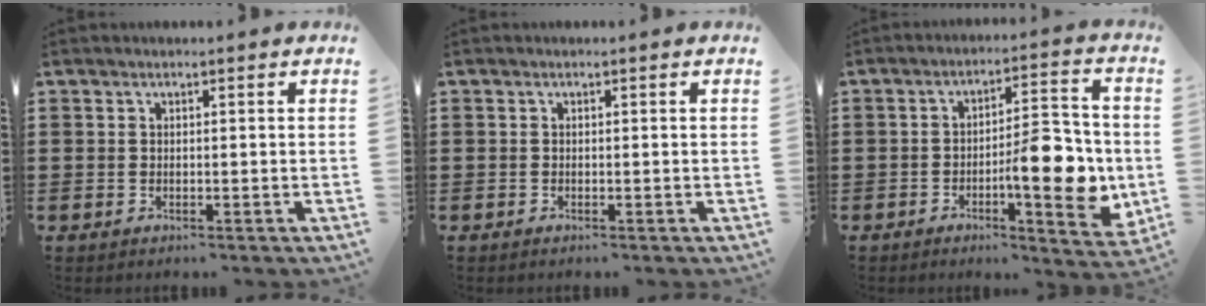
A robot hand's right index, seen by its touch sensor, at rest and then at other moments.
{"total": 0.0}
{"total": 10.5, "force": [-2.4, 3.3, 9.7], "torque": [-0.116, -0.006, -0.043]}